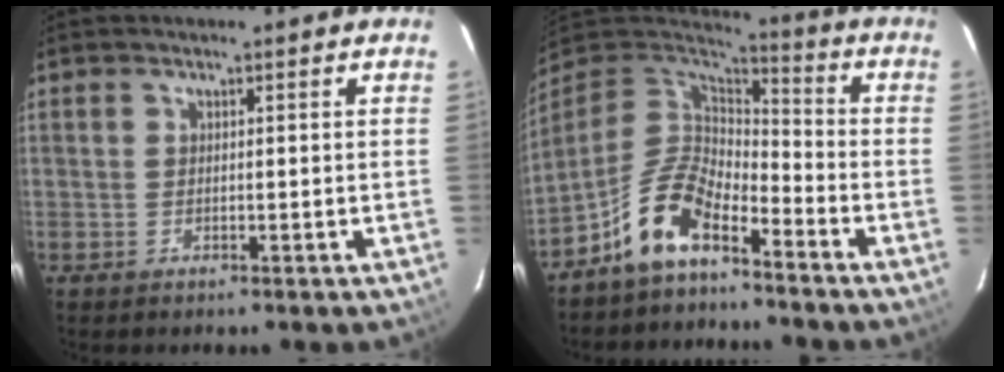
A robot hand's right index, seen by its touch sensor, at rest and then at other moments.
{"total": 11.9, "force": [-7.9, 4.8, 7.5], "torque": [-0.163, 0.018, -0.159]}